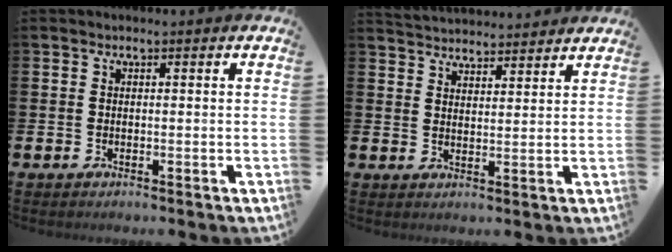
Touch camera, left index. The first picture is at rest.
{"total": 3.8, "force": [3.8, 0.5, -0.3], "torque": [-0.004, -0.024, 0.069]}